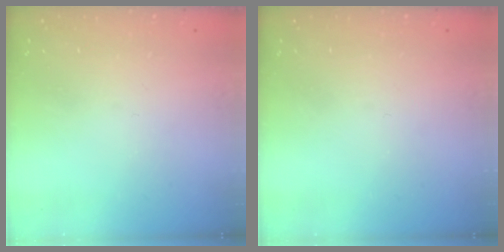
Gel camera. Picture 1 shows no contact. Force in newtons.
{"total": 0.0}